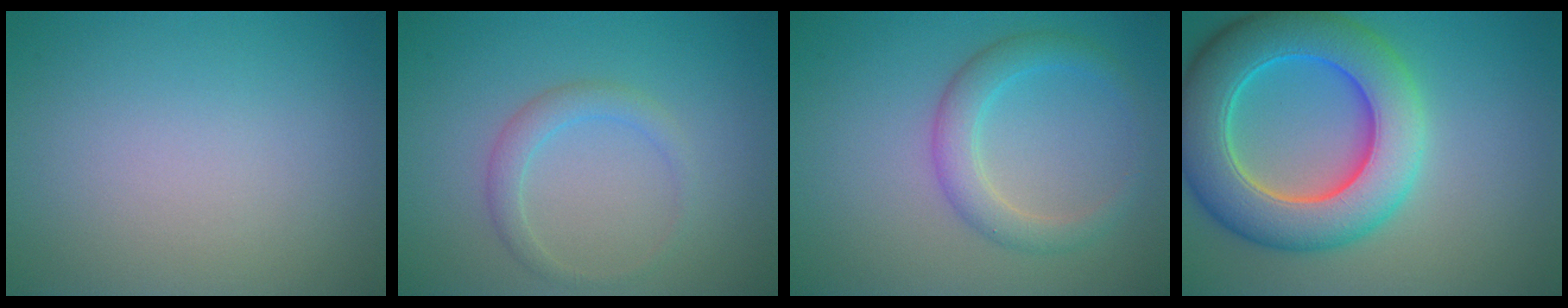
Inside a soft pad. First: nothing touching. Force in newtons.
{"total": 1.8, "press": 1.8, "slide": 0.2}
{"total": 3.1, "press": 3.1, "slide": 0.1}
{"total": 10.1, "press": 10.1, "slide": 0.3}